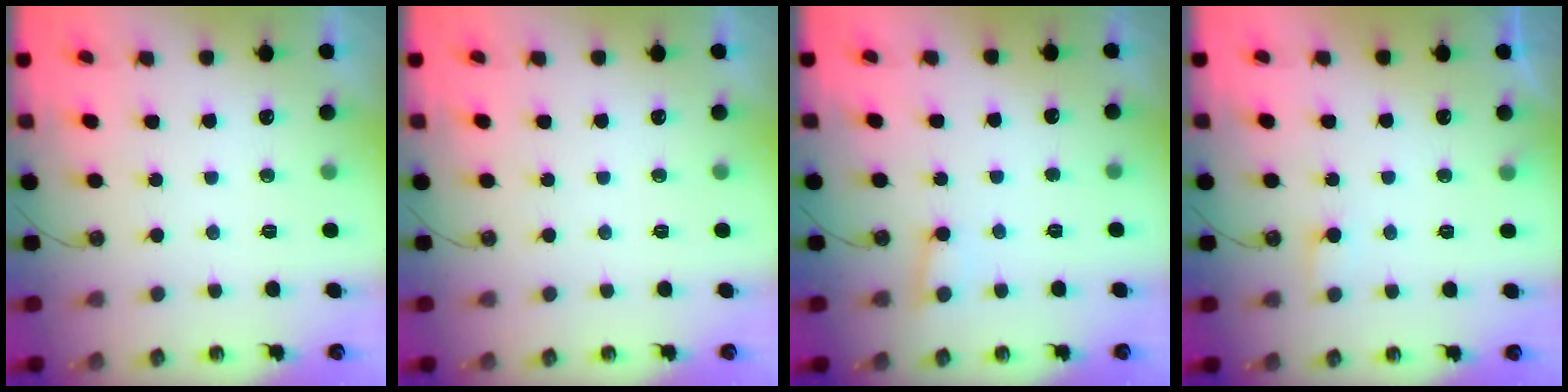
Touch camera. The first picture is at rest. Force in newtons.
{"total": 0.0}
{"total": 3.9, "press": 3.8, "slide": 0.4}
{"total": 5.6, "press": 5.6, "slide": 0.4}